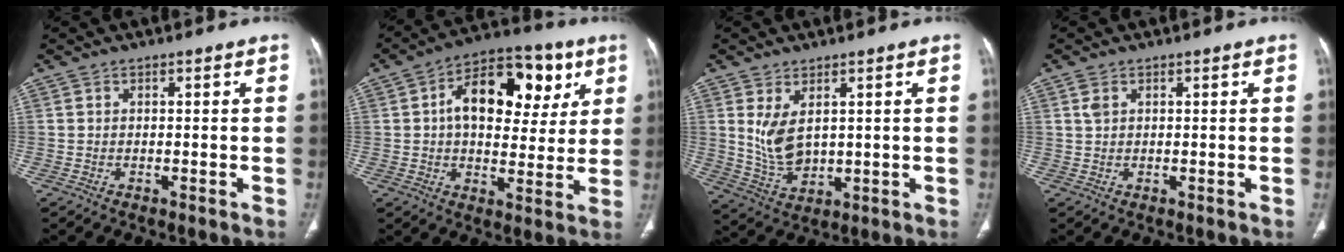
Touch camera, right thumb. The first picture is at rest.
{"total": 17.9, "force": [5.3, 10.8, 13.3], "torque": [-0.152, 0.010, 0.074]}
{"total": 7.4, "force": [2.1, 4.1, 5.7], "torque": [-0.104, -0.018, 0.060]}
{"total": 1.6, "force": [0.8, 0.9, 1.1], "torque": [-0.026, 0.006, 0.023]}